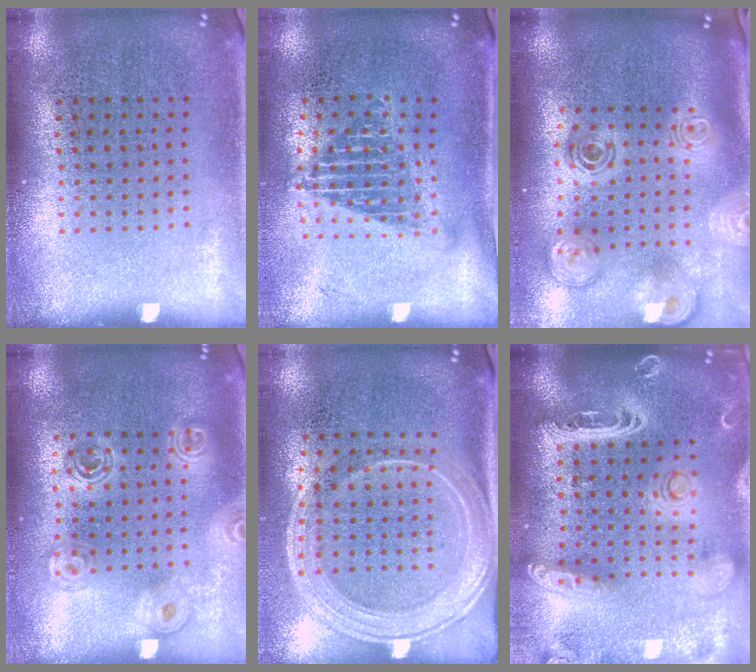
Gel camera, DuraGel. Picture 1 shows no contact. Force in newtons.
{"total": 1.4, "press": 1.1, "slide": 0.8}
{"total": 2.8, "press": 2.1, "slide": 1.9}
{"total": 1.7, "press": 1.5, "slide": 0.7}
{"total": 2.1, "press": 1.8, "slide": 1.1}
{"total": 3.2, "press": 2.7, "slide": 1.8}